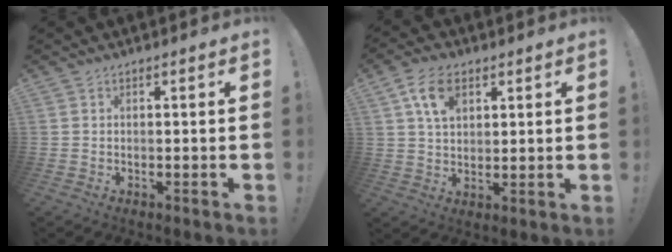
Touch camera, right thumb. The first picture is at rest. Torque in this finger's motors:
{"motor_torque": [0.80, 0.85, 0.11, 0.25, 0.07]}